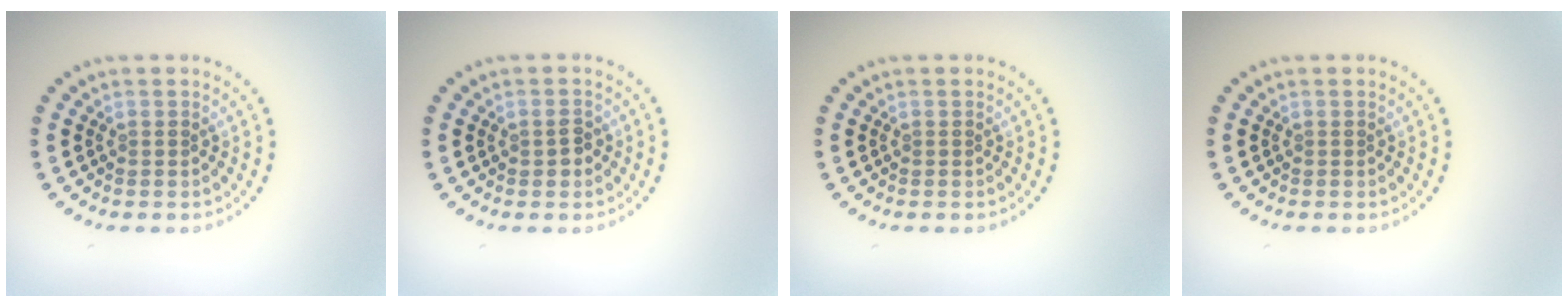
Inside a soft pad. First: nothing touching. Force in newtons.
{"total": 1.3, "press": 1.3, "slide": 0.1}
{"total": 0.0}
{"total": 0.0}